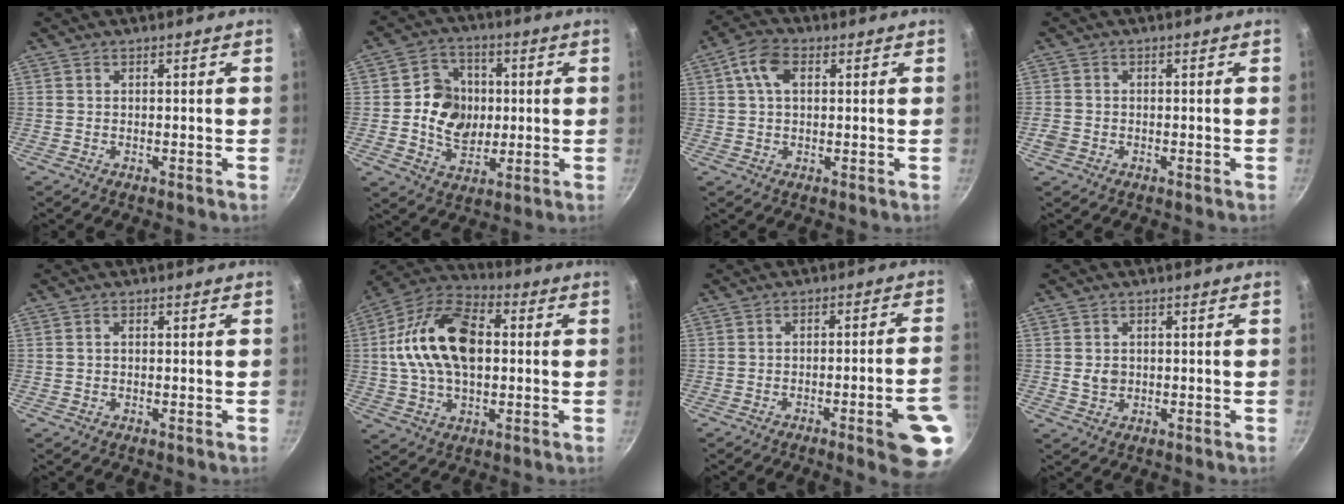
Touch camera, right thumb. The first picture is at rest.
{"total": 11.4, "force": [0.5, 9.4, 6.4], "torque": [-0.073, -0.003, 0.003]}
{"total": 6.2, "force": [1.9, 3.9, 4.4], "torque": [-0.080, 0.011, 0.029]}
{"total": 2.2, "force": [-0.8, 1.8, 0.9], "torque": [-0.020, 0.001, -0.016]}
{"total": 0.8, "force": [0.0, 0.6, 0.5], "torque": [-0.008, 0.005, 0.000]}
{"total": 19.2, "force": [1.7, 11.8, 15.0], "torque": [-0.254, 0.028, 0.014]}
{"total": 11.2, "force": [-4.9, 1.4, 10.0], "torque": [-0.115, 0.037, -0.058]}
{"total": 2.6, "force": [0.2, 2.3, 1.2], "torque": [-0.011, -0.002, 0.005]}